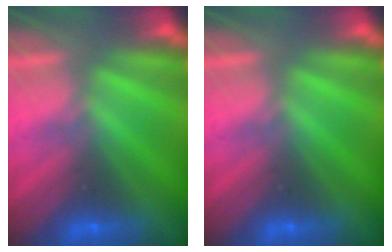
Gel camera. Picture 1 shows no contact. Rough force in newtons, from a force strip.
{"total": 0.0}